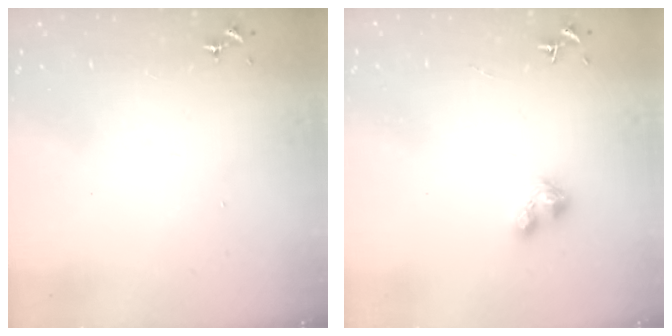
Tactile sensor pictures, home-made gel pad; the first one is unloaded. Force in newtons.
{"total": 3.5, "press": 3.5, "slide": 0.4}